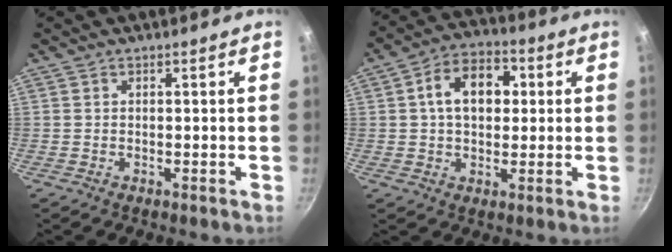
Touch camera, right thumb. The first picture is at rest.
{"total": 11.4, "force": [1.9, 7.9, 8.1], "torque": [-0.094, 0.018, 0.018]}